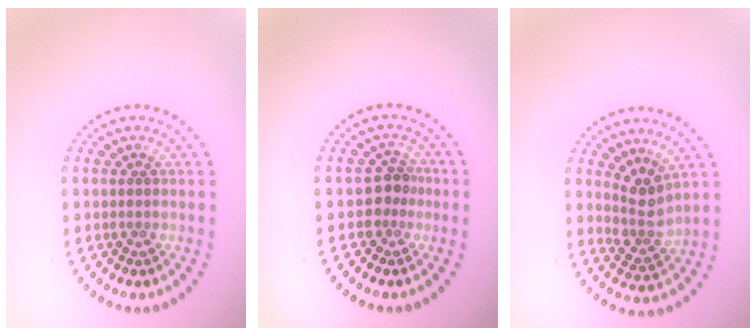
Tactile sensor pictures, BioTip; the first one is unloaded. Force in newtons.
{"total": 2.2, "press": 1.7, "slide": 1.4}
{"total": 2.8, "press": 2.1, "slide": 1.8}